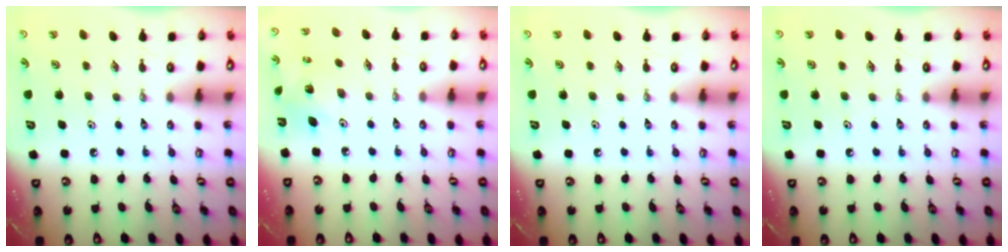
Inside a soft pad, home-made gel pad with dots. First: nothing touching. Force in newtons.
{"total": 4.8, "press": 4.7, "slide": 0.5}
{"total": 0.0}
{"total": 0.0}